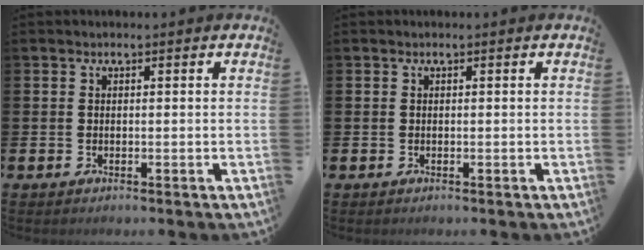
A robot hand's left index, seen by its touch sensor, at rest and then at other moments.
{"total": 0.0}